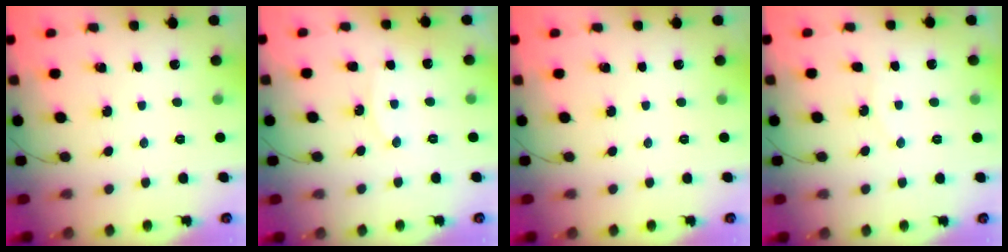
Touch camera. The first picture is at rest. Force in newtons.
{"total": 6.8, "press": 6.8, "slide": 0.5}
{"total": 0.0}
{"total": 4.6, "press": 4.6, "slide": 0.4}